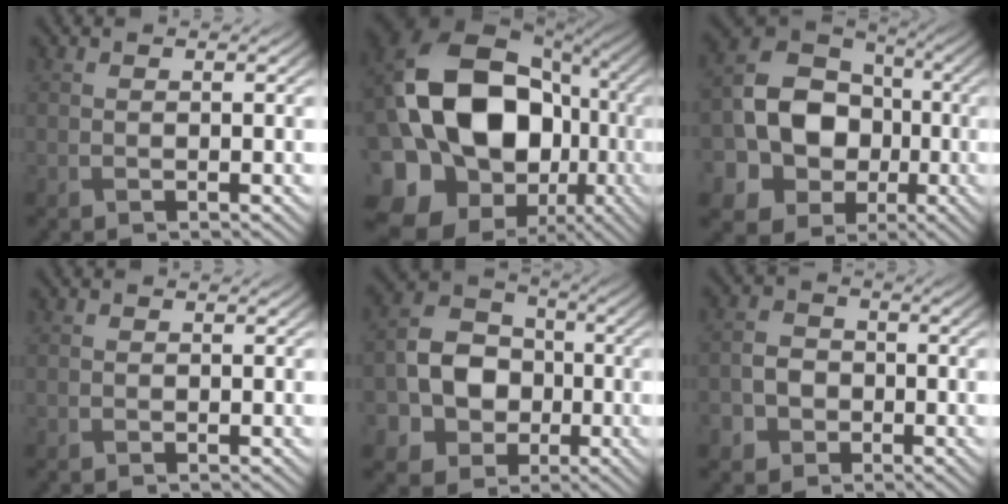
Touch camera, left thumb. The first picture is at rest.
{"total": 21.3, "force": [-1.9, 16.7, 13.1], "torque": [-0.303, -0.013, -0.031]}
{"total": 14.1, "force": [-2.8, 11.7, 7.4], "torque": [-0.183, -0.031, -0.062]}
{"total": 0.0}
{"total": 9.2, "force": [-2.2, 7.6, 4.7], "torque": [-0.109, -0.004, -0.059]}
{"total": 3.9, "force": [-1.7, 3.2, 1.3], "torque": [-0.025, -0.008, -0.042]}